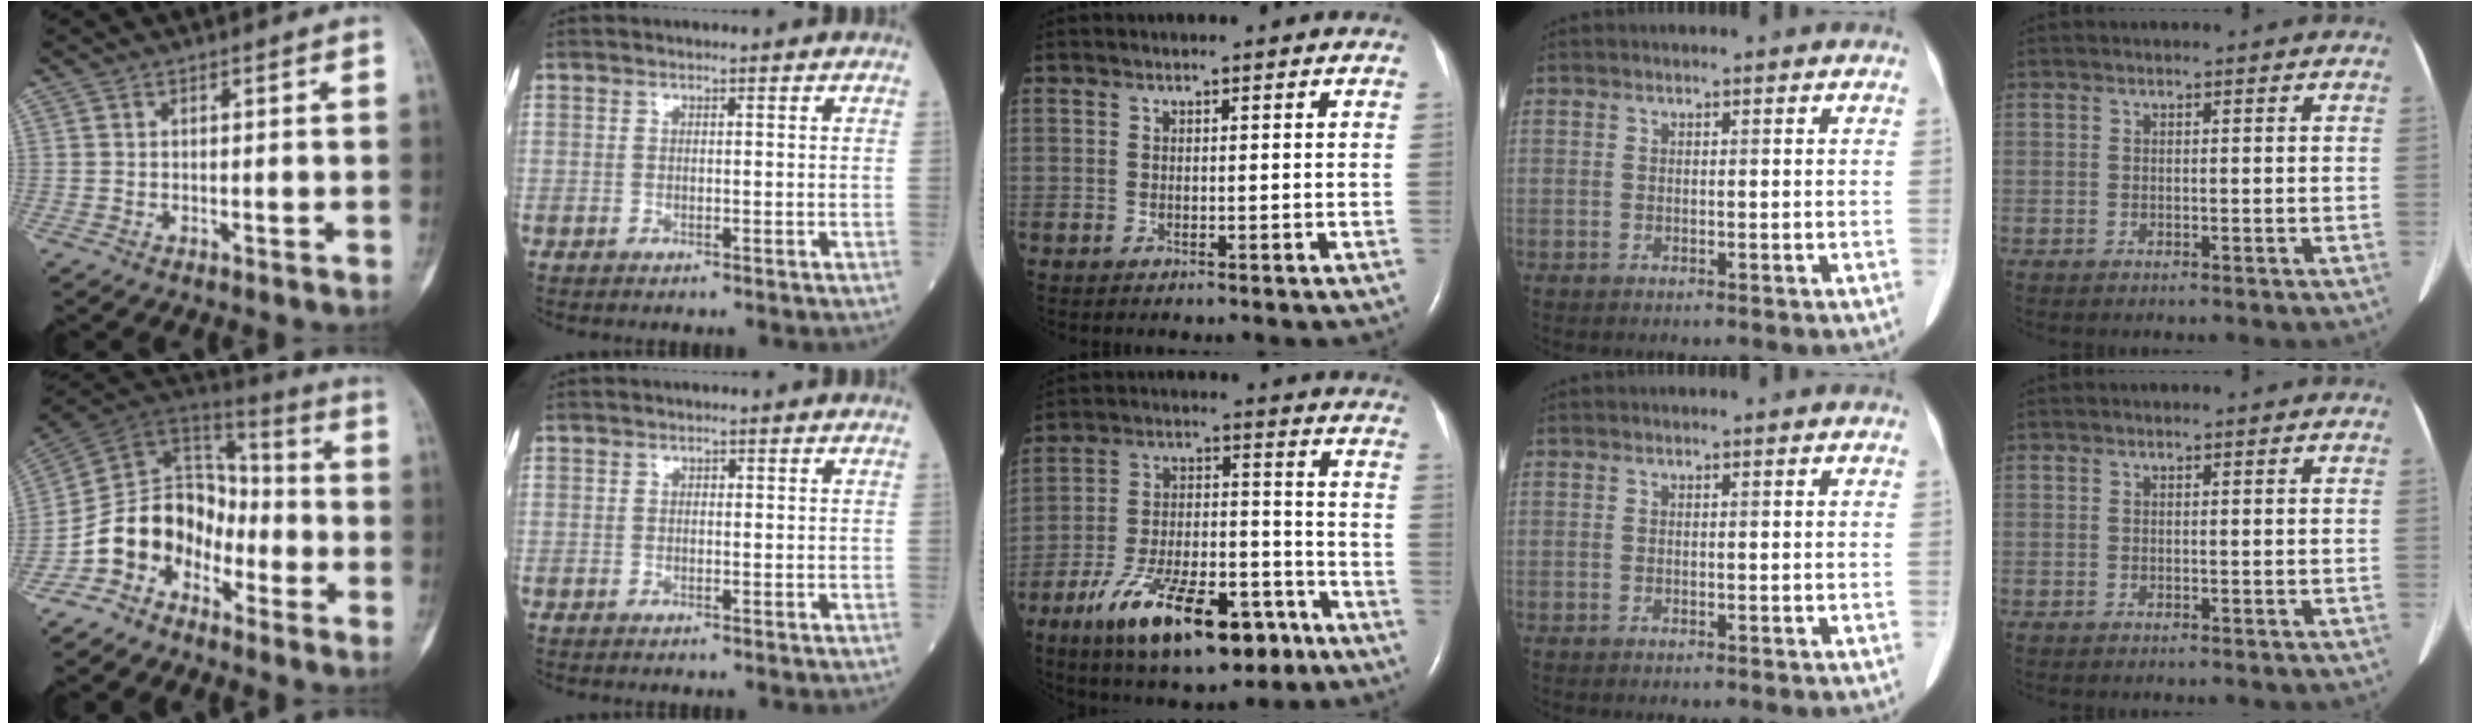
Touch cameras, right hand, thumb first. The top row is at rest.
{"thumb": {"total": 13.7, "force": [-7.3, 10.2, 5.4], "torque": [-0.059, 0.099, -0.146]}, "index": {"total": 0.7, "force": [0.1, 0.5, 0.4], "torque": [-0.018, 0.007, 0.003]}, "middle": {"total": 18.7, "force": [-11.4, 6.9, 13.2], "torque": [-0.212, 0.010, -0.183]}}